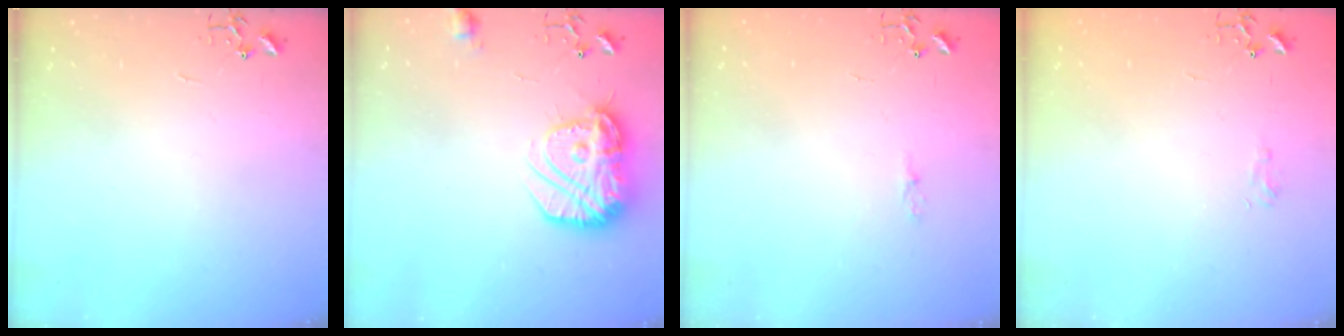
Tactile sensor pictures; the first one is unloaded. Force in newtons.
{"total": 17.4, "press": 17.4, "slide": 1.3}
{"total": 3.3, "press": 3.3, "slide": 0.4}
{"total": 5.6, "press": 5.6, "slide": 0.7}